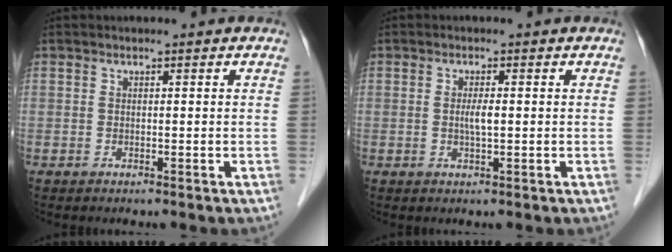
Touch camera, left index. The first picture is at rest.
{"total": 2.0, "force": [-0.1, 0.2, 2.0], "torque": [-0.041, -0.003, -0.002]}